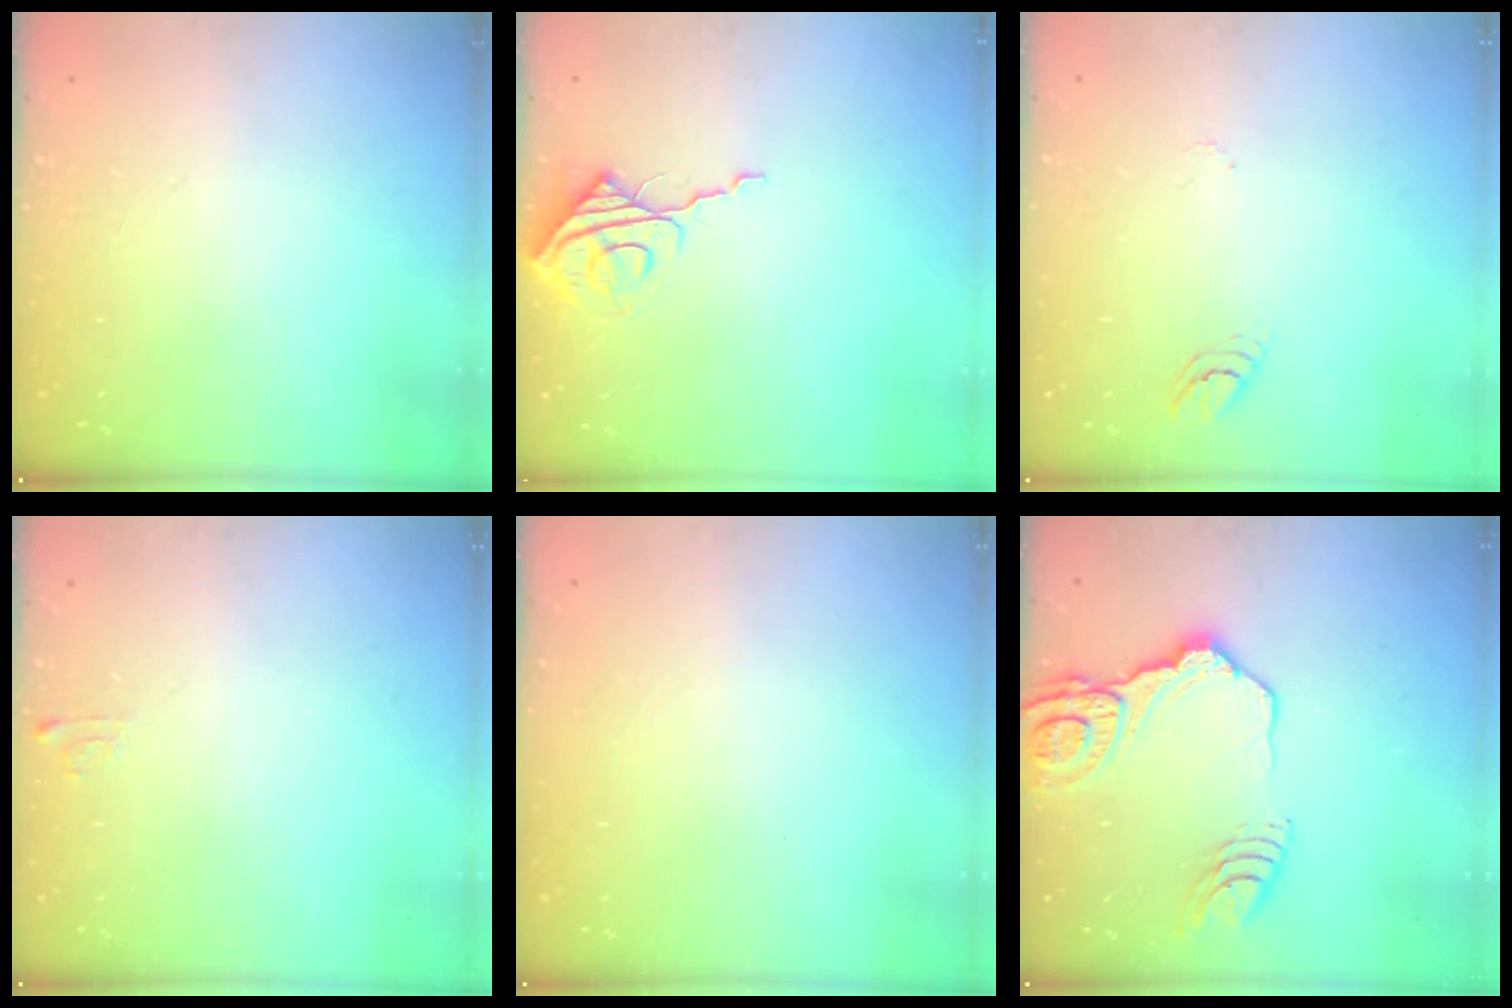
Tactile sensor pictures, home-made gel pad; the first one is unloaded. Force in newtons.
{"total": 9.1, "press": 9.1, "slide": 0.7}
{"total": 3.6, "press": 3.5, "slide": 0.3}
{"total": 4.2, "press": 4.2, "slide": 0.4}
{"total": 0.0}
{"total": 18.6, "press": 18.5, "slide": 2.1}